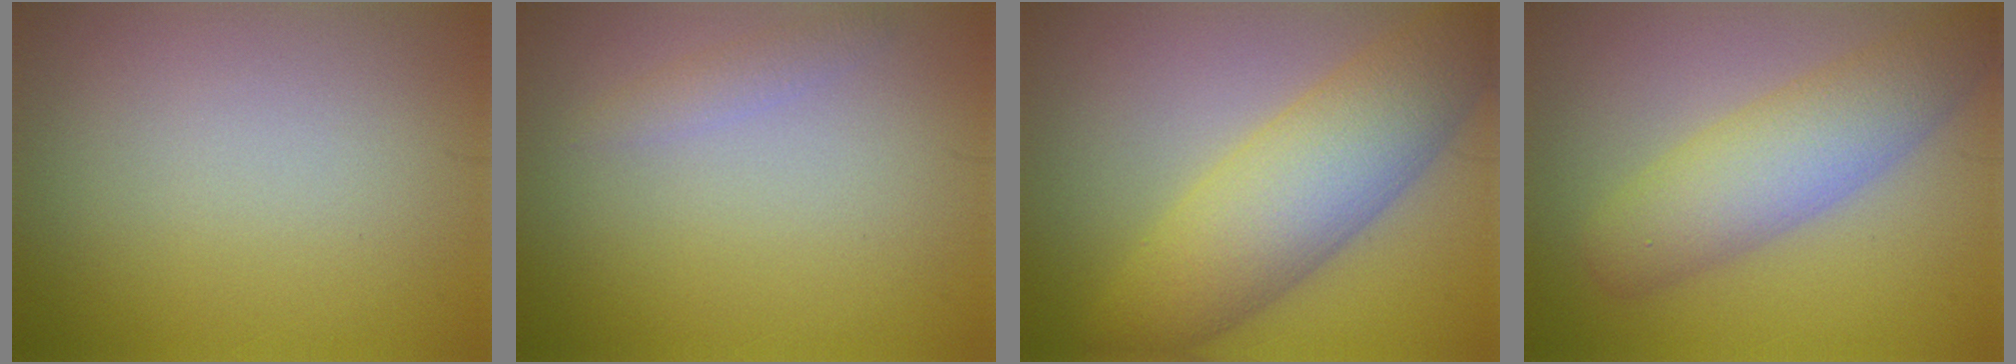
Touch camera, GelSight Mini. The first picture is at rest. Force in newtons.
{"total": 1.1, "press": 1.1, "slide": 0.1}
{"total": 7.9, "press": 7.9, "slide": 0.2}
{"total": 5.6, "press": 5.6, "slide": 0.3}